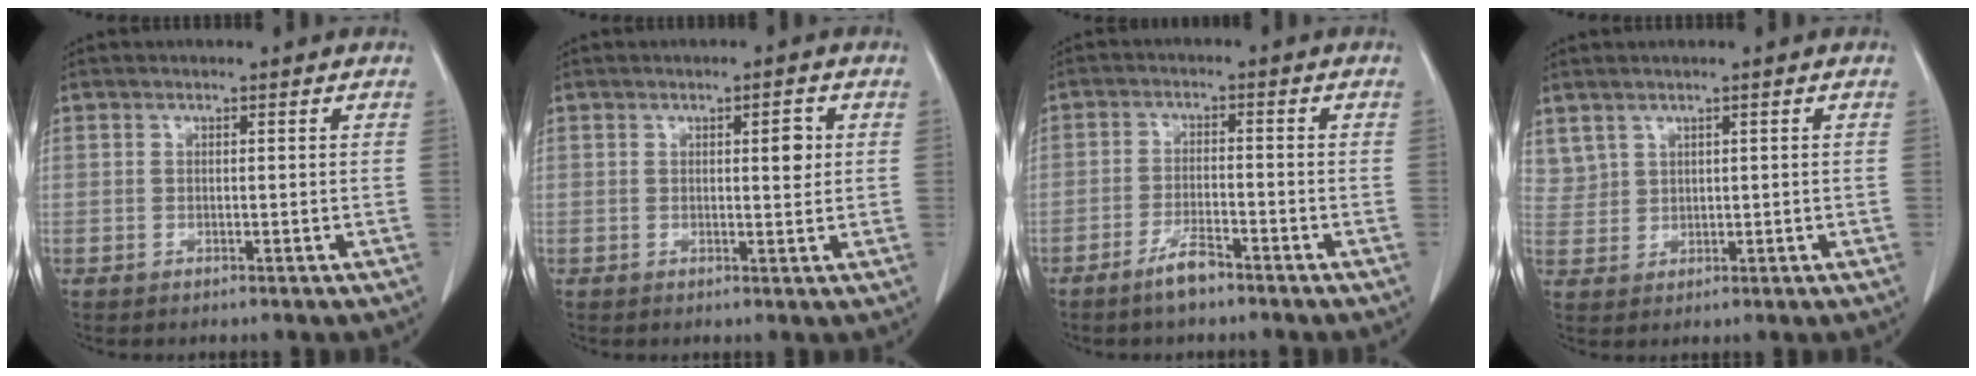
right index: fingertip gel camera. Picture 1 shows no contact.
{"total": 3.0, "force": [0.7, 0.9, 2.8], "torque": [-0.039, 0.000, 0.010]}
{"total": 4.1, "force": [-3.2, 0.6, 2.5], "torque": [-0.050, -0.001, -0.059]}
{"total": 3.3, "force": [2.3, 2.4, 0.6], "torque": [-0.011, 0.007, 0.057]}